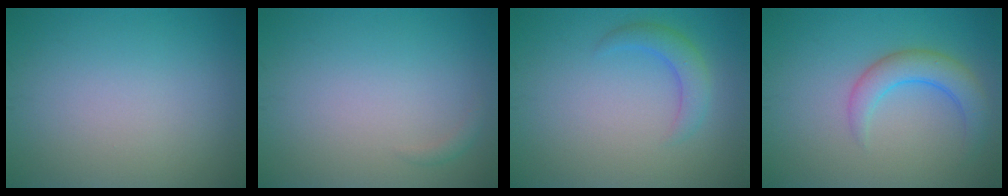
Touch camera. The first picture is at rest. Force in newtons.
{"total": 0.6, "press": 0.6, "slide": 0.1}
{"total": 2.5, "press": 2.5, "slide": 0.2}
{"total": 3.7, "press": 3.7, "slide": 0.3}